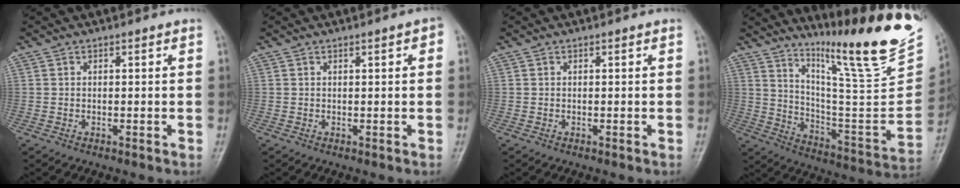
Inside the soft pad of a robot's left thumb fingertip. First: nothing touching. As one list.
[{"total": 1.7, "force": [0.5, 0.5, 1.5], "torque": [-0.018, 0.002, 0.005]}, {"total": 0.0}, {"total": 23.1, "force": [18.0, 1.8, 14.3], "torque": [-0.197, -0.134, 0.283]}]